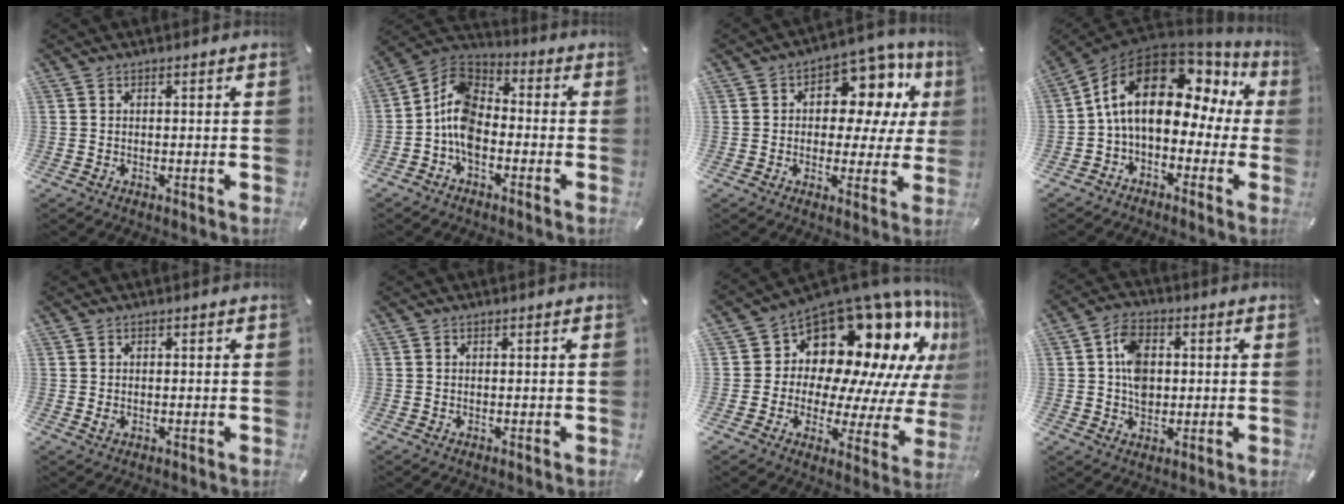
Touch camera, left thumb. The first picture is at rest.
{"total": 10.3, "force": [-4.4, 6.7, 6.4], "torque": [-0.152, 0.009, -0.091]}
{"total": 11.5, "force": [4.5, 7.8, 7.2], "torque": [-0.095, -0.035, 0.080]}
{"total": 17.6, "force": [4.8, 11.1, 12.8], "torque": [-0.224, -0.017, 0.079]}
{"total": 1.2, "force": [-0.1, 0.9, 0.8], "torque": [-0.014, 0.002, -0.003]}
{"total": 0.0}
{"total": 19.3, "force": [12.6, 11.2, 9.4], "torque": [-0.125, -0.123, 0.225]}
{"total": 7.9, "force": [0.7, 6.0, 5.1], "torque": [-0.090, 0.003, 0.009]}